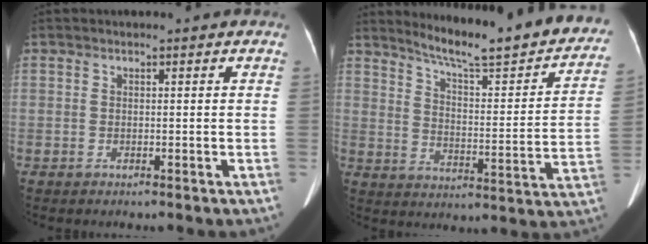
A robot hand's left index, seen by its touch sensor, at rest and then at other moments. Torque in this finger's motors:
{"motor_torque": [0.04, -0.33, 0.02, 0.02]}